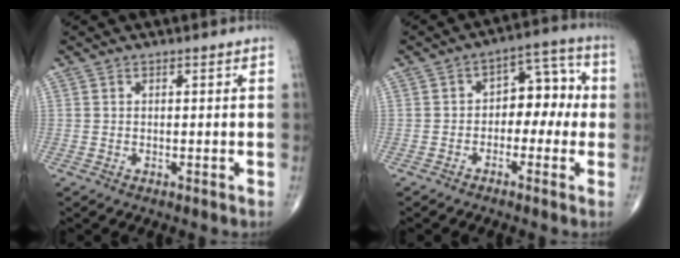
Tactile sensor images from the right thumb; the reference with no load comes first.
{"total": 7.5, "force": [-0.7, 5.1, 5.5], "torque": [-0.040, 0.036, -0.023]}